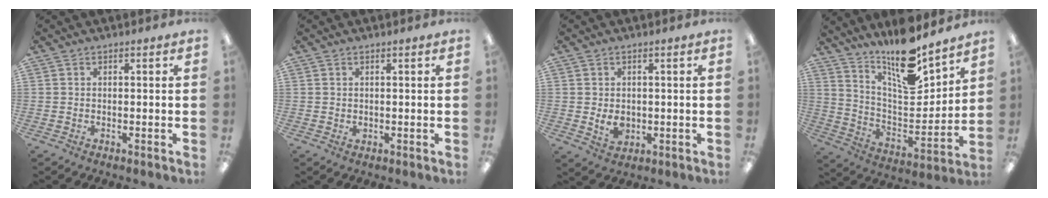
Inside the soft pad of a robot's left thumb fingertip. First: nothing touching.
{"total": 0.6, "force": [0.3, 0.4, 0.3], "torque": [-0.006, 0.002, 0.005]}
{"total": 4.0, "force": [0.0, 3.0, 2.7], "torque": [-0.038, -0.004, -0.002]}
{"total": 15.9, "force": [13.0, 4.1, 8.1], "torque": [-0.150, -0.104, 0.226]}